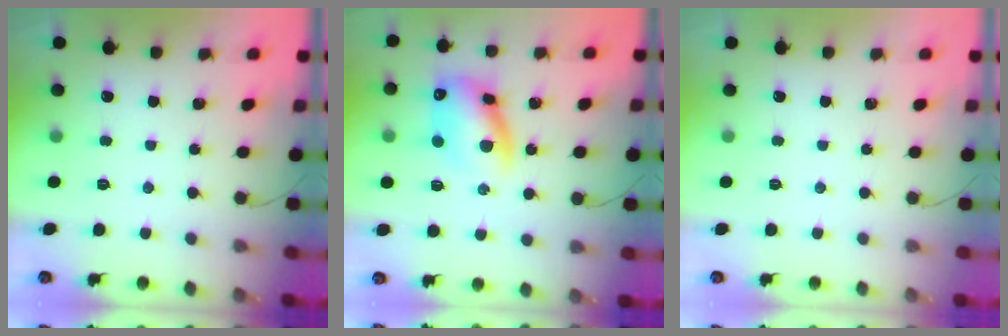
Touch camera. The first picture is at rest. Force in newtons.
{"total": 12.6, "press": 12.4, "slide": 2.5}
{"total": 0.0}